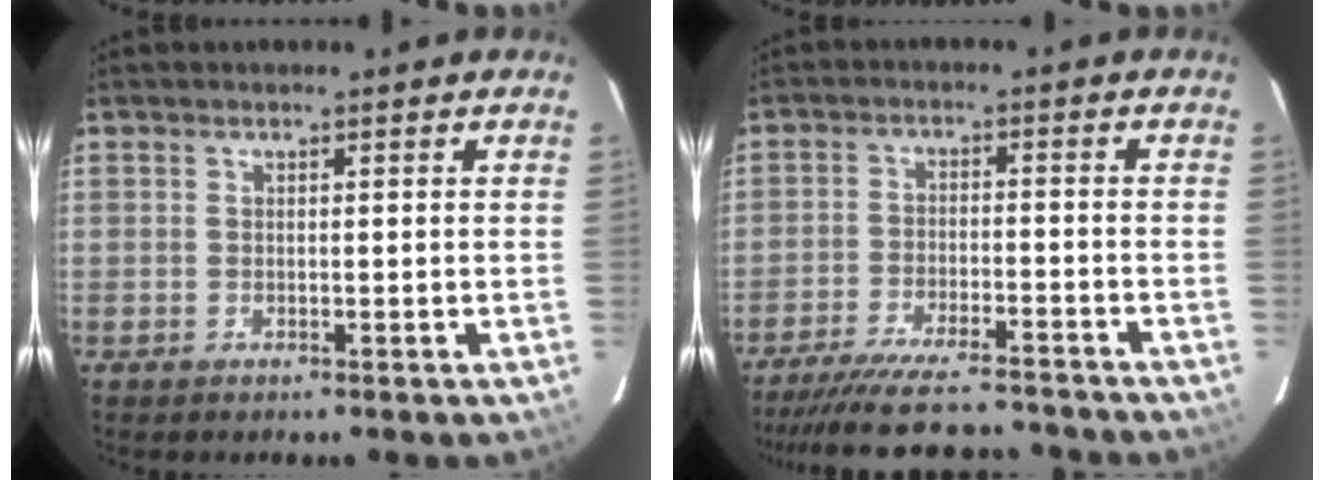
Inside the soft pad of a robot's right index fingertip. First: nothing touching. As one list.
[{"total": 17.2, "force": [-15.7, 2.6, 6.6], "torque": [-0.137, -0.018, -0.234]}]